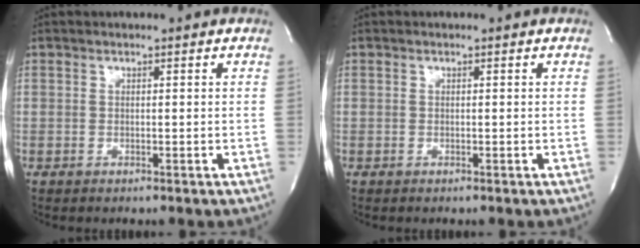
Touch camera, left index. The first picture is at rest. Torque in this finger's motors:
{"motor_torque": [0.00, 0.00, 0.00, 0.00]}